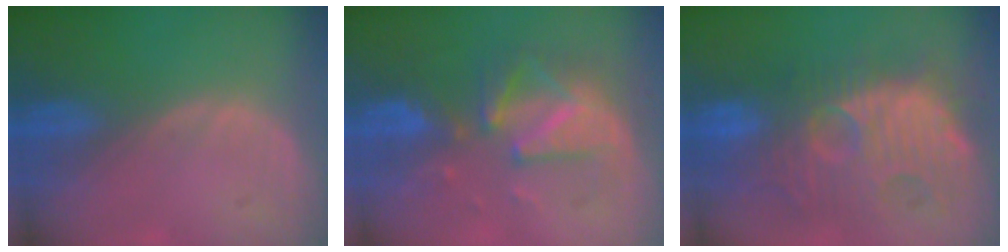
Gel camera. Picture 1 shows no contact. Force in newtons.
{"total": 8.1, "press": 8.1, "slide": 0.8}
{"total": 12.6, "press": 12.1, "slide": 3.6}